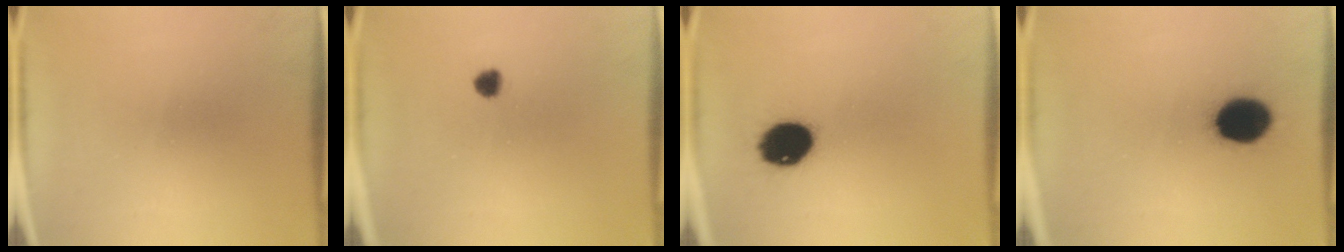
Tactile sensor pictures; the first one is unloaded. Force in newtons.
{"total": 1.9}
{"total": 11.3}
{"total": 13.2}